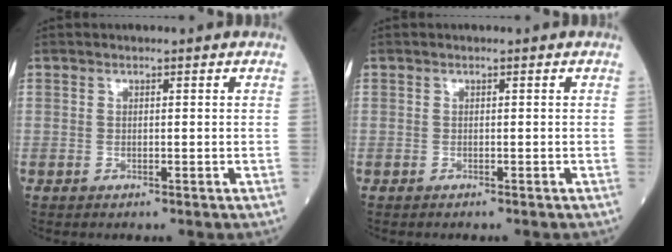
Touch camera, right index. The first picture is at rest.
{"total": 0.5, "force": [-0.5, 0.1, 0.2], "torque": [0.000, -0.001, -0.010]}